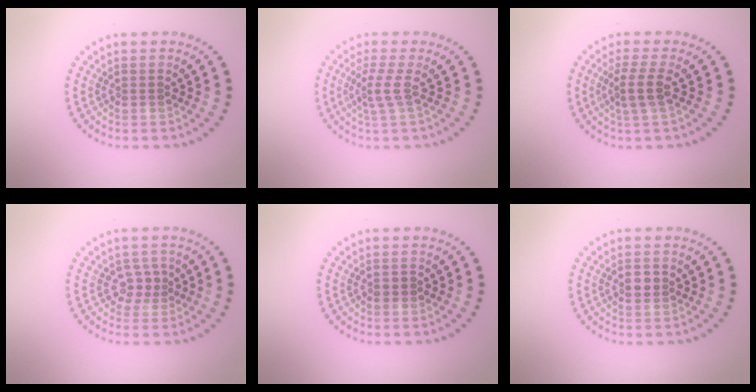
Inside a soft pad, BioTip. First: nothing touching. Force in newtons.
{"total": 2.0, "press": 1.4, "slide": 1.4}
{"total": 2.5, "press": 2.0, "slide": 1.4}
{"total": 2.0, "press": 1.5, "slide": 1.2}
{"total": 0.9, "press": 0.8, "slide": 0.3}
{"total": 1.6, "press": 1.5, "slide": 0.3}